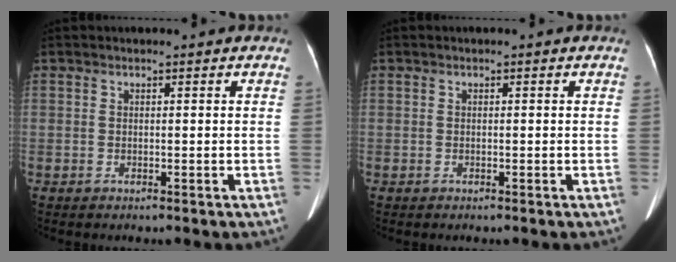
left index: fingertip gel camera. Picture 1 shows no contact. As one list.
[{"total": 0.0}]